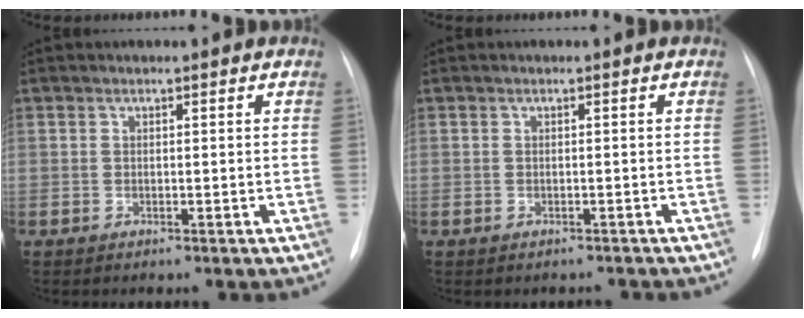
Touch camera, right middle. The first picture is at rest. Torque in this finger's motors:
{"motor_torque": [-0.02, -0.02, -0.03, -0.01]}